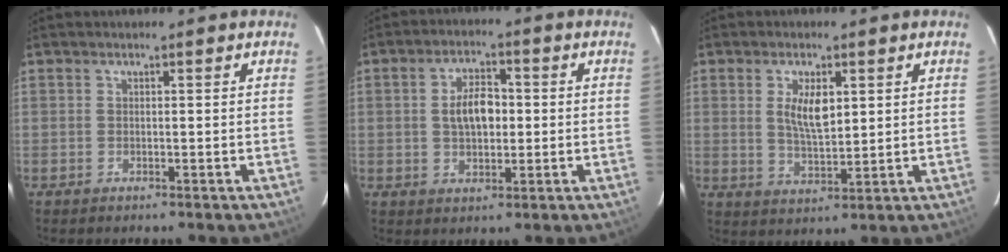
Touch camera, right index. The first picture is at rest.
{"total": 6.6, "force": [0.3, 3.8, 5.5], "torque": [-0.099, 0.011, 0.008]}
{"total": 6.4, "force": [1.8, 2.8, 5.5], "torque": [-0.098, -0.002, 0.037]}